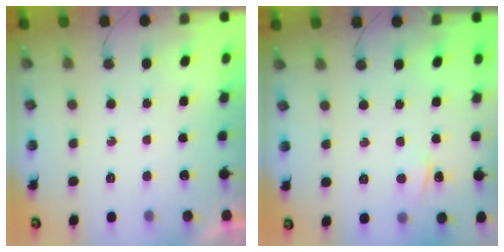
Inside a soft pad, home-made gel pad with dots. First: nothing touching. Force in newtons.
{"total": 1.6, "press": 1.5, "slide": 0.2}